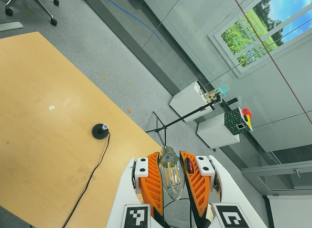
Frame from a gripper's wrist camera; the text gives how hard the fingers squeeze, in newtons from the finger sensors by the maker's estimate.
{"total": 24.0, "left": 25.1, "right": 22.9}